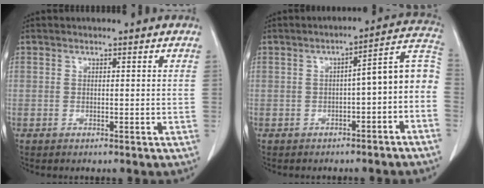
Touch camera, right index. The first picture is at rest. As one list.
[{"total": 9.0, "force": [-2.5, 1.9, 8.4], "torque": [-0.100, 0.039, -0.034]}]